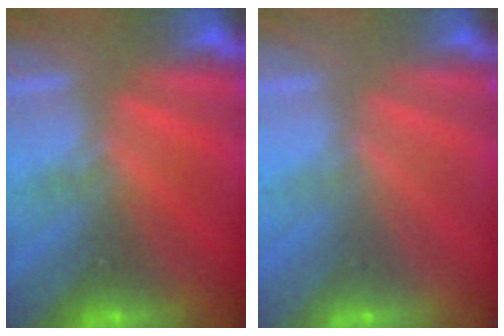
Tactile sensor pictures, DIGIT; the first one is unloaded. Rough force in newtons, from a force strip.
{"total": 2.9}